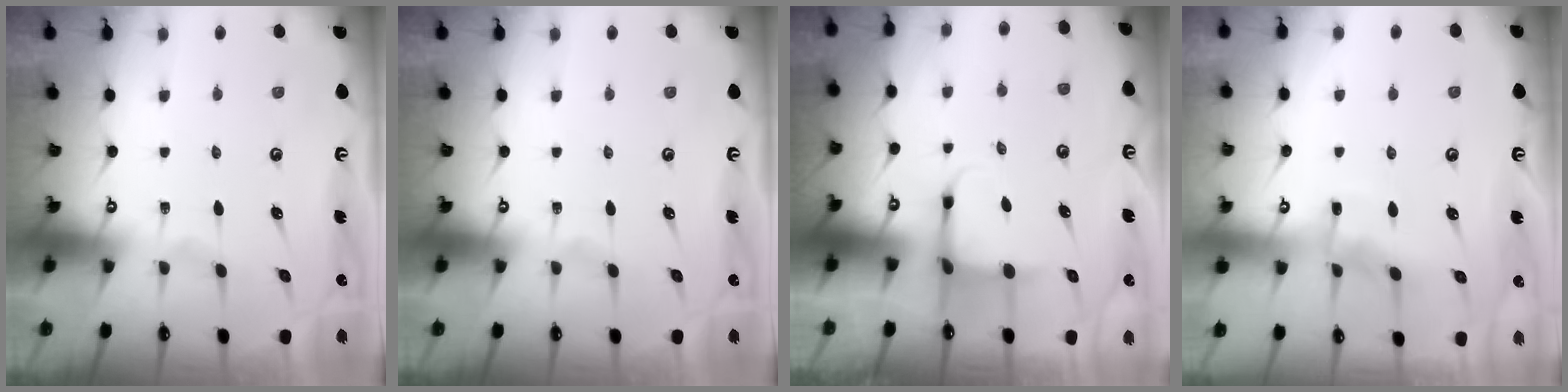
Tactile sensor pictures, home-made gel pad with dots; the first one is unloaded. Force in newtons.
{"total": 0.0}
{"total": 4.0, "press": 3.8, "slide": 1.2}
{"total": 5.7, "press": 5.7, "slide": 0.7}